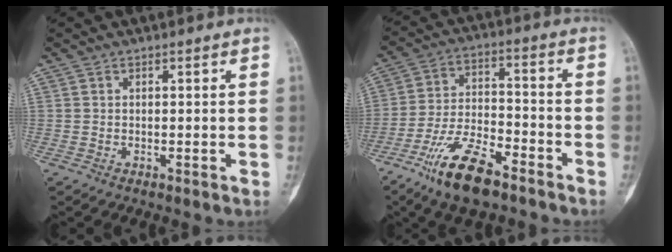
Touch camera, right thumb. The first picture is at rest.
{"total": 14.3, "force": [-9.5, 5.4, 9.2], "torque": [-0.162, 0.053, -0.178]}